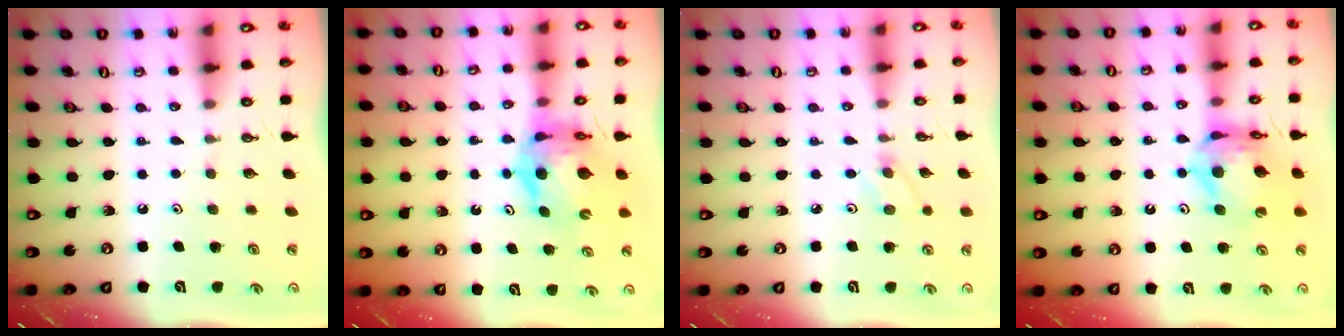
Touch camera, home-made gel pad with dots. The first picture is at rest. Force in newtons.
{"total": 9.9, "press": 9.8, "slide": 1.2}
{"total": 3.0, "press": 3.0, "slide": 0.4}
{"total": 11.5, "press": 11.4, "slide": 1.3}